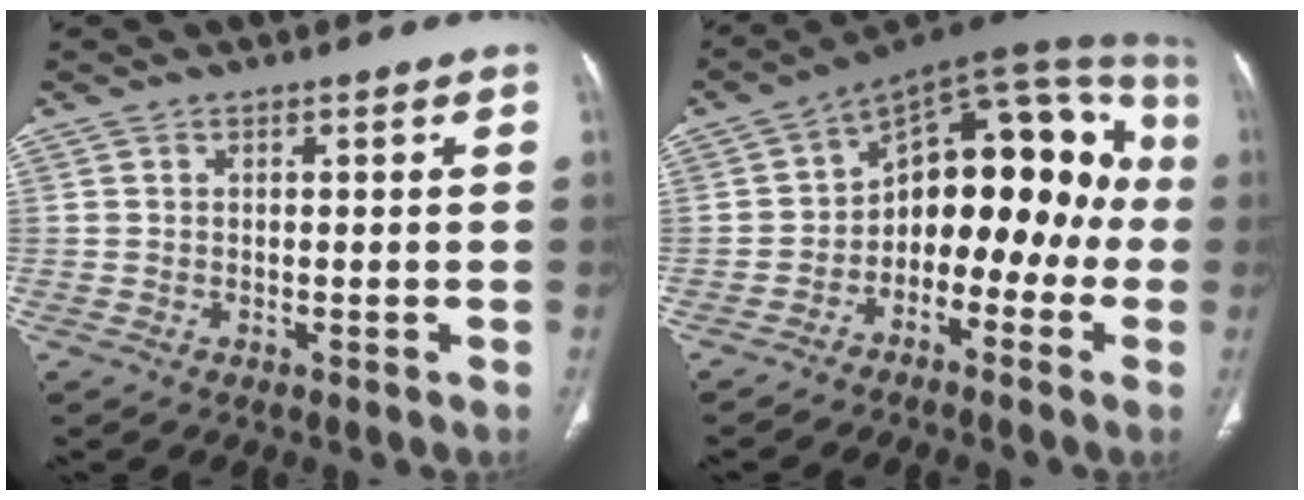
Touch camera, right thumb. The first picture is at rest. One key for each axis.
{"total": 17.9, "fx": -3.1, "fy": 11.0, "fz": 13.9, "tx": -0.136, "ty": 0.081, "tz": -0.059}